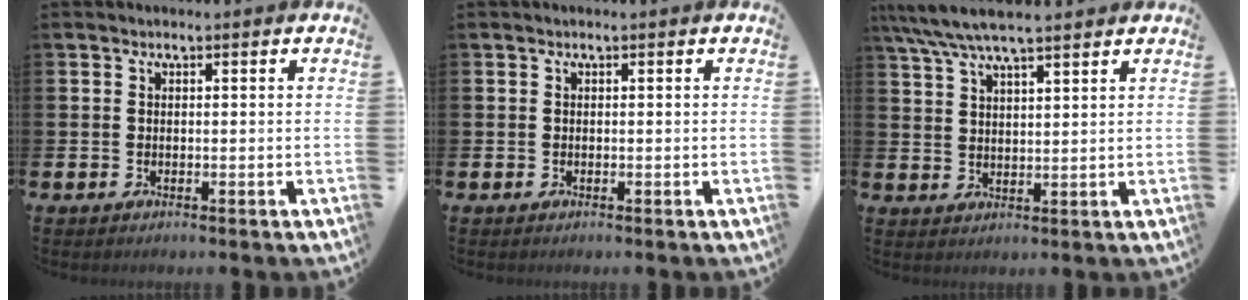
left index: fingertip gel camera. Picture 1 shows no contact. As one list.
[{"total": 0.0}, {"total": 6.0, "force": [5.3, 0.9, 2.7], "torque": [-0.073, -0.014, 0.097]}]